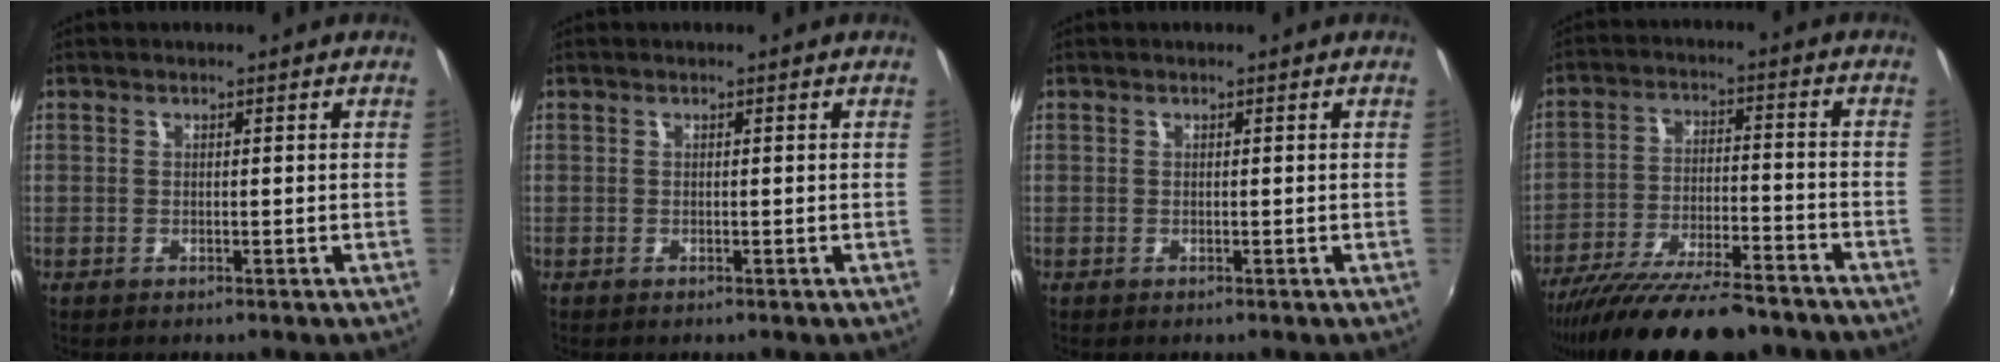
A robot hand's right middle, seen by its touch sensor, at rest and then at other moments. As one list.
[{"total": 0.0}, {"total": 0.0}, {"total": 20.2, "force": [-16.9, 4.3, 10.1], "torque": [-0.191, -0.044, -0.263]}]